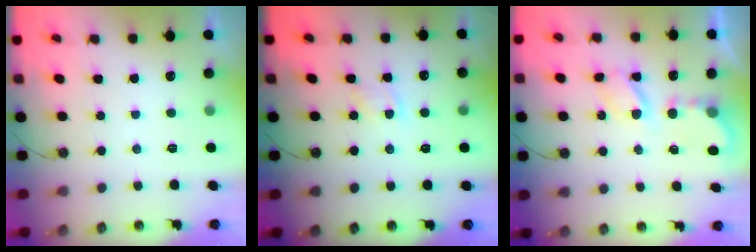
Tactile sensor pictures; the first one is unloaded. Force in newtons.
{"total": 6.0, "press": 5.9, "slide": 0.6}
{"total": 6.0, "press": 6.0, "slide": 0.4}